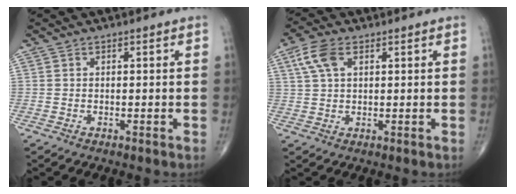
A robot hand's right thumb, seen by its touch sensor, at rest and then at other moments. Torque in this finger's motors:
{"motor_torque": [-0.28, 0.29, 0.01, -0.01, 0.00]}